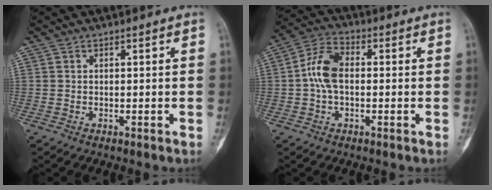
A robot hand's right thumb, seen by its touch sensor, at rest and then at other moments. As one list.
[{"total": 7.9, "force": [-0.1, 4.8, 6.3], "torque": [-0.125, 0.024, -0.011]}]